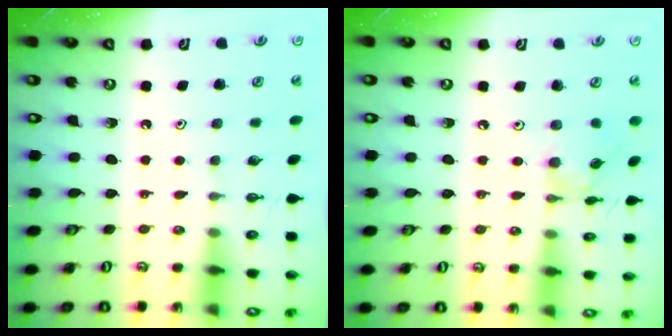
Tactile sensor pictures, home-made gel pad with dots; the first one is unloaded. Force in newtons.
{"total": 3.6, "press": 3.6, "slide": 0.4}